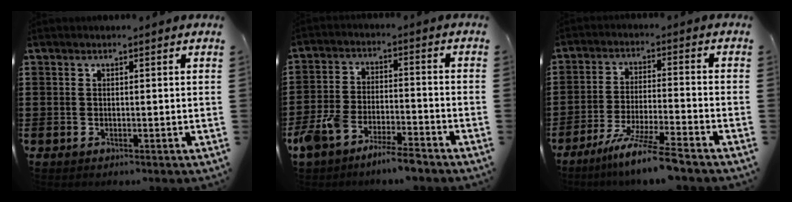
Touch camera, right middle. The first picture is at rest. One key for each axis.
{"total": 7.1, "fx": -6.4, "fy": 1.1, "fz": 2.8, "tx": -0.067, "ty": 0.003, "tz": -0.125}
{"total": 8.1, "fx": -6.7, "fy": -0.6, "fz": 4.5, "tx": -0.089, "ty": -0.017, "tz": -0.125}